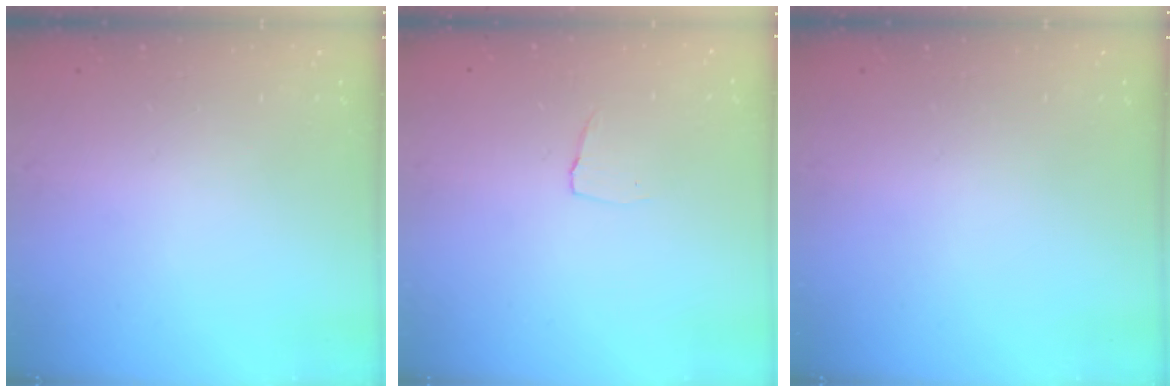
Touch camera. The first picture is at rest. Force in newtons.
{"total": 3.6, "press": 3.6, "slide": 0.3}
{"total": 0.0}